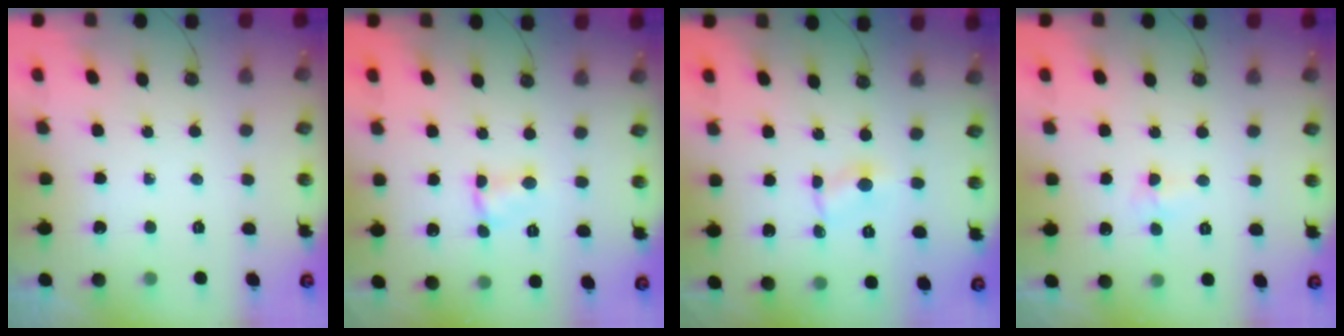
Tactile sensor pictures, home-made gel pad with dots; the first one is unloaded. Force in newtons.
{"total": 2.2, "press": 2.1, "slide": 0.3}
{"total": 1.6, "press": 1.5, "slide": 0.2}
{"total": 2.7, "press": 2.6, "slide": 0.6}